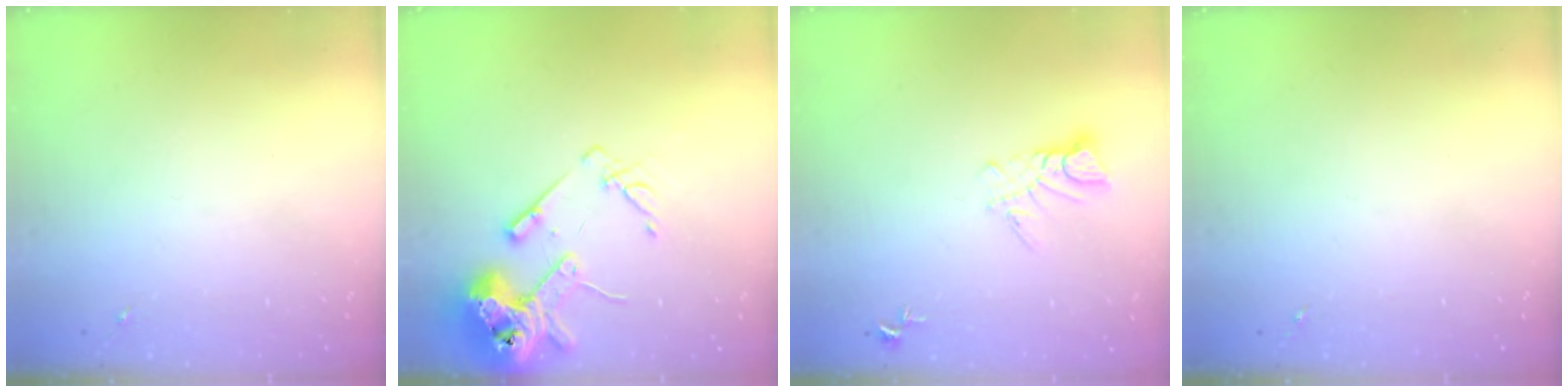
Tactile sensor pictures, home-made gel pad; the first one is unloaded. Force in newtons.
{"total": 15.2, "press": 14.9, "slide": 2.8}
{"total": 5.9, "press": 5.9, "slide": 0.5}
{"total": 0.0}